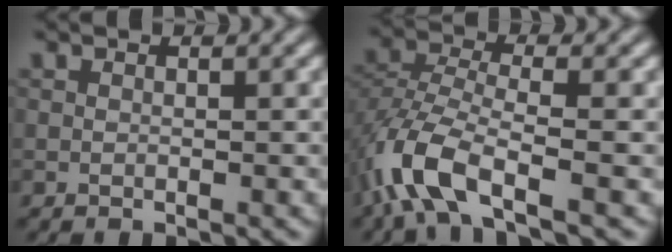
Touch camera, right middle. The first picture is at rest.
{"total": 6.4, "force": [-3.5, 2.5, 4.7], "torque": [-0.105, -0.004, -0.083]}